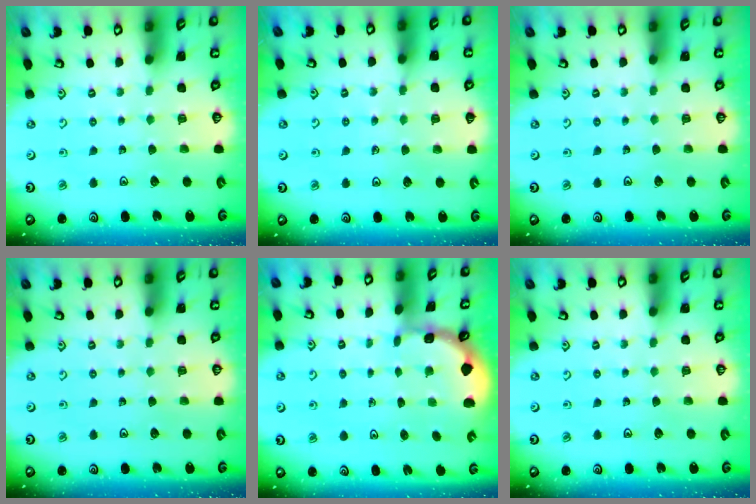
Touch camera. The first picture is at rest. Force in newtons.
{"total": 4.1, "press": 3.7, "slide": 1.8}
{"total": 0.0}
{"total": 0.0}
{"total": 1.6, "press": 1.6, "slide": 0.1}
{"total": 0.0}